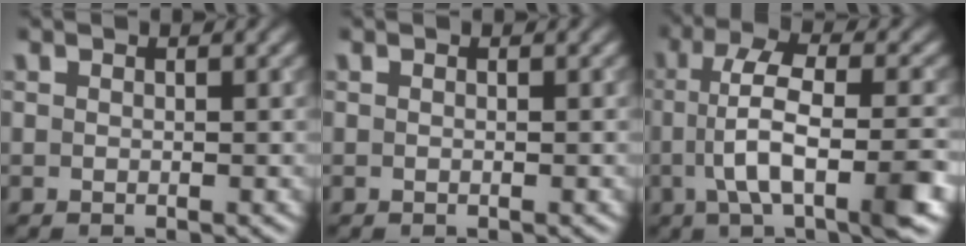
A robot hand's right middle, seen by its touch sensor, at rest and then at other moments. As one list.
[{"total": 0.0}, {"total": 8.0, "force": [-1.4, 2.4, 7.5], "torque": [-0.127, 0.010, -0.026]}]